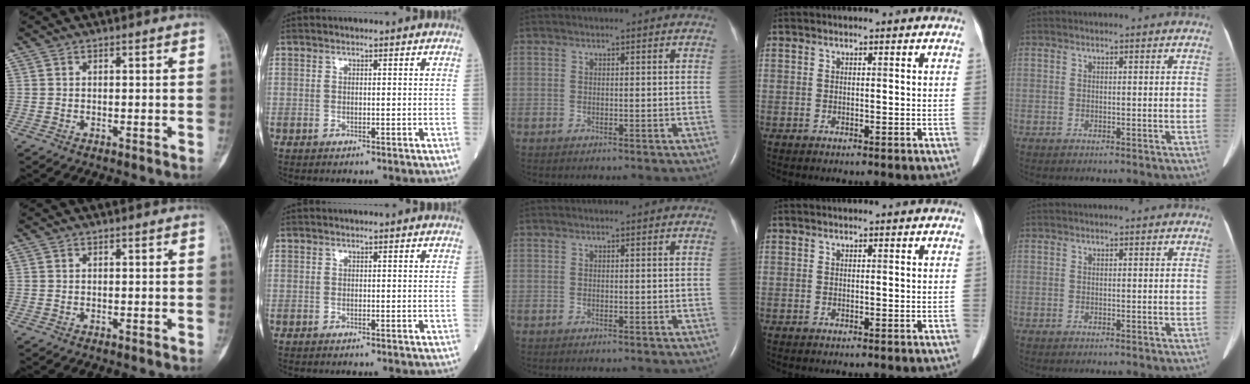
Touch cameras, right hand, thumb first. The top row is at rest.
{}